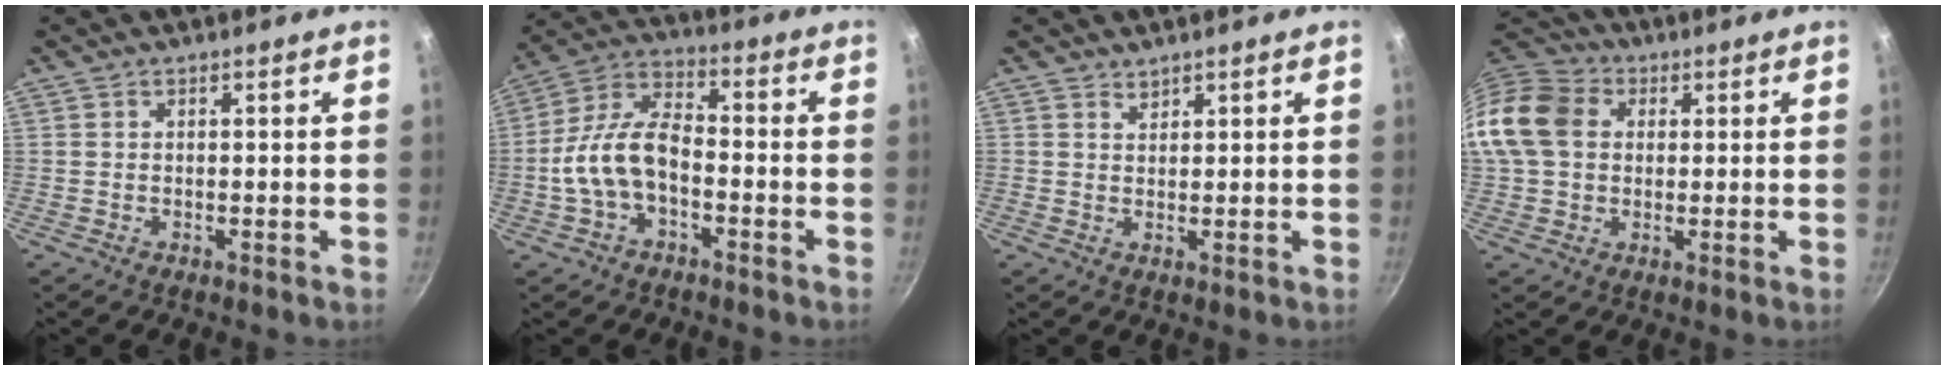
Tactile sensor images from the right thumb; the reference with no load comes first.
{"total": 11.7, "force": [-3.0, 6.5, 9.2], "torque": [-0.161, 0.047, -0.068]}
{"total": 1.3, "force": [1.2, 0.7, 0.2], "torque": [0.004, -0.009, 0.020]}
{"total": 14.2, "force": [2.1, 11.3, 8.3], "torque": [-0.148, 0.025, 0.024]}